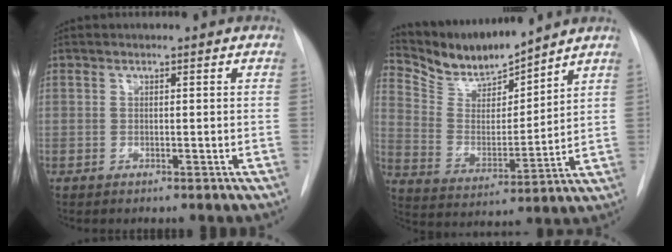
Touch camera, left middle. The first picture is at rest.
{"total": 11.3, "force": [10.9, 0.9, 3.0], "torque": [-0.068, 0.000, 0.217]}